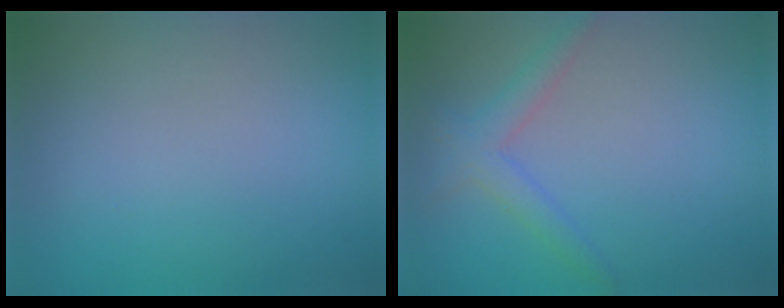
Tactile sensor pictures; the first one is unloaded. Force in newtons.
{"total": 2.3, "press": 2.3, "slide": 0.1}